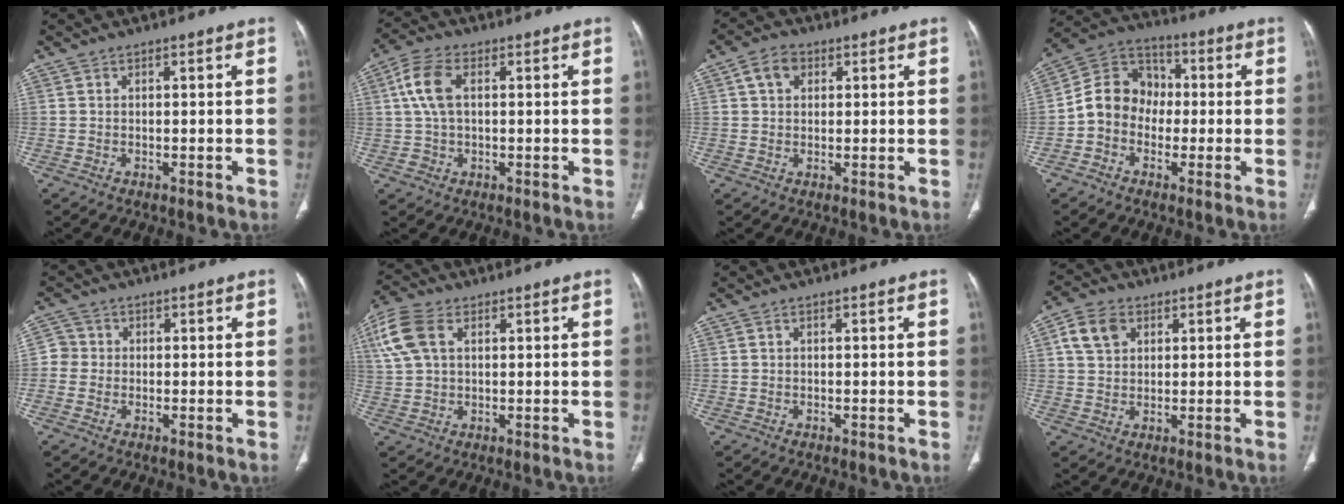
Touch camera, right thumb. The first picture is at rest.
{"total": 7.3, "force": [1.5, 4.4, 5.6], "torque": [-0.122, 0.016, 0.028]}
{"total": 4.8, "force": [1.8, 3.5, 2.7], "torque": [-0.037, 0.005, 0.030]}
{"total": 10.4, "force": [-1.6, 9.0, 5.0], "torque": [-0.061, 0.038, -0.046]}
{"total": 2.9, "force": [-0.2, 2.8, 0.5], "torque": [0.013, 0.008, -0.012]}
{"total": 10.3, "force": [3.7, 6.3, 7.2], "torque": [-0.175, 0.015, 0.075]}
{"total": 0.0}
{"total": 6.5, "force": [2.5, 4.8, 3.6], "torque": [-0.055, 0.002, 0.046]}